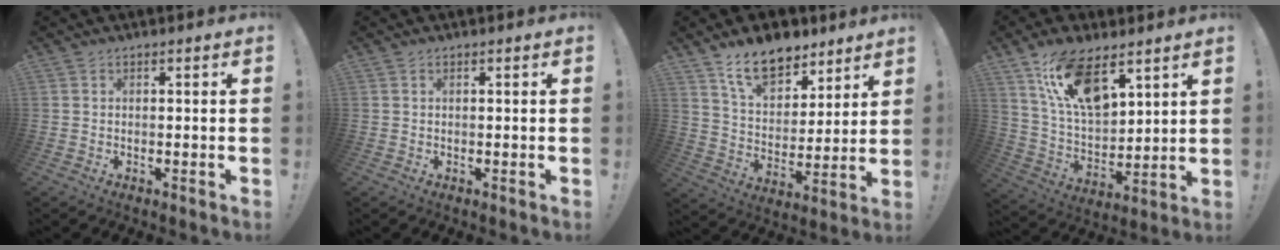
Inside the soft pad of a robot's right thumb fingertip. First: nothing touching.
{"total": 0.0}
{"total": 14.5, "force": [10.3, 8.0, 6.3], "torque": [-0.107, -0.060, 0.191]}
{"total": 16.5, "force": [10.2, 7.5, 10.6], "torque": [-0.193, -0.051, 0.186]}